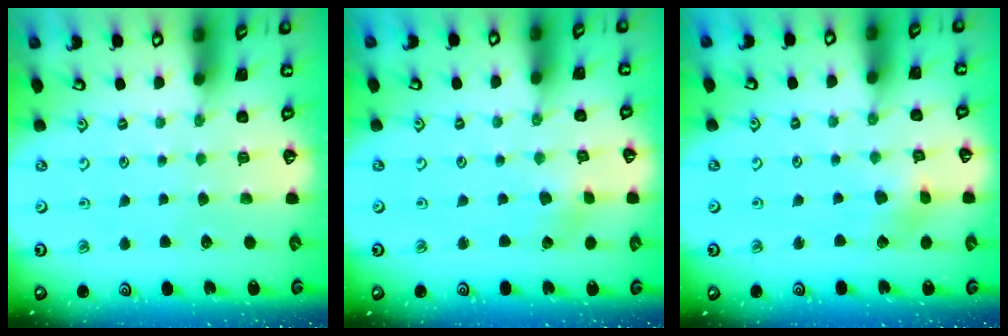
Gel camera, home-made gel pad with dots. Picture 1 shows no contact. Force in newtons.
{"total": 1.4, "press": 1.4, "slide": 0.2}
{"total": 4.1, "press": 4.1, "slide": 0.5}